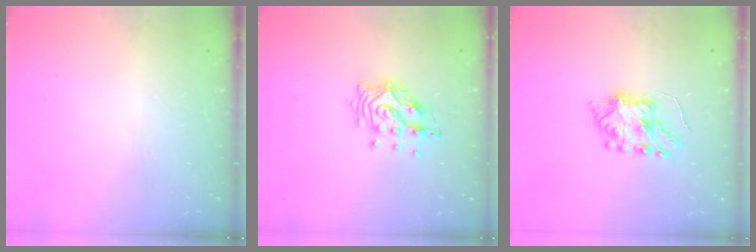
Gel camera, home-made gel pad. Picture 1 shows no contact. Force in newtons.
{"total": 10.8, "press": 10.8, "slide": 0.7}
{"total": 7.3, "press": 7.3, "slide": 0.5}